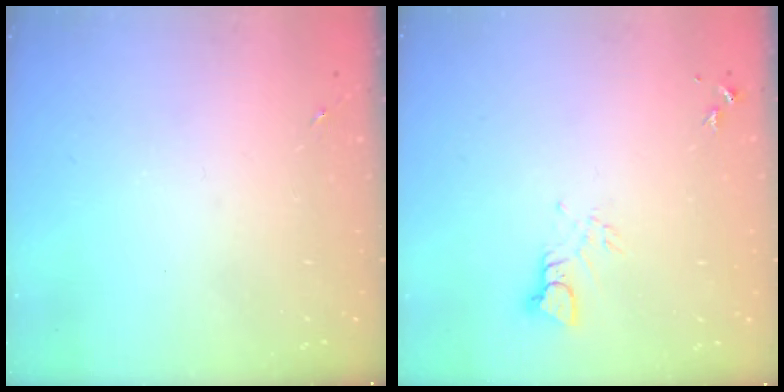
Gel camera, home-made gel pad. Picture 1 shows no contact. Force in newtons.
{"total": 3.6, "press": 3.6, "slide": 0.3}